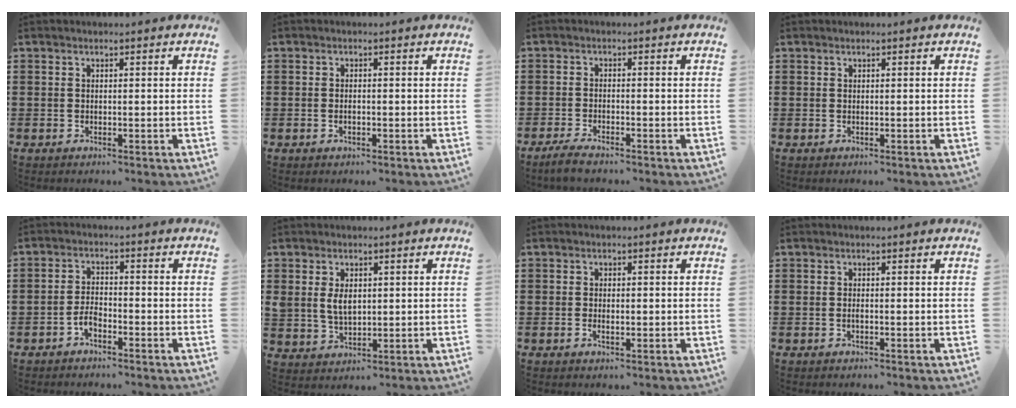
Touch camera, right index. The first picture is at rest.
{"total": 1.0, "force": [-0.3, 0.5, 0.8], "torque": [-0.017, -0.002, -0.006]}
{"total": 3.0, "force": [-2.7, 0.3, 1.2], "torque": [-0.035, 0.000, -0.057]}
{"total": 0.0}
{"total": 2.9, "force": [-1.9, 1.4, 1.7], "torque": [-0.041, 0.004, -0.040]}
{"total": 4.3, "force": [0.9, 2.9, 3.1], "torque": [-0.068, 0.010, 0.016]}
{"total": 1.6, "force": [-0.3, 0.8, 1.4], "torque": [-0.026, 0.002, -0.006]}
{"total": 0.6, "force": [-0.2, 0.1, 0.6], "torque": [-0.011, -0.003, -0.003]}